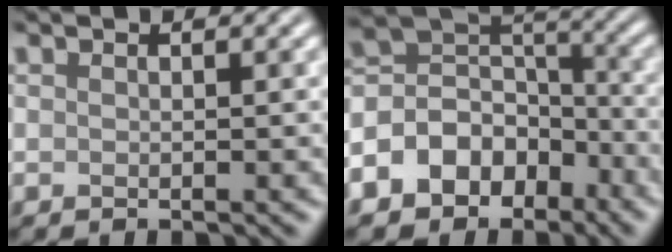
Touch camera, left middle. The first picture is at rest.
{"total": 8.1, "force": [-4.3, 5.8, 3.7], "torque": [-0.064, 0.011, -0.095]}